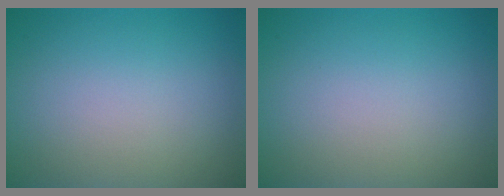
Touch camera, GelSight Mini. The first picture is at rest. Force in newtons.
{"total": 0.0}